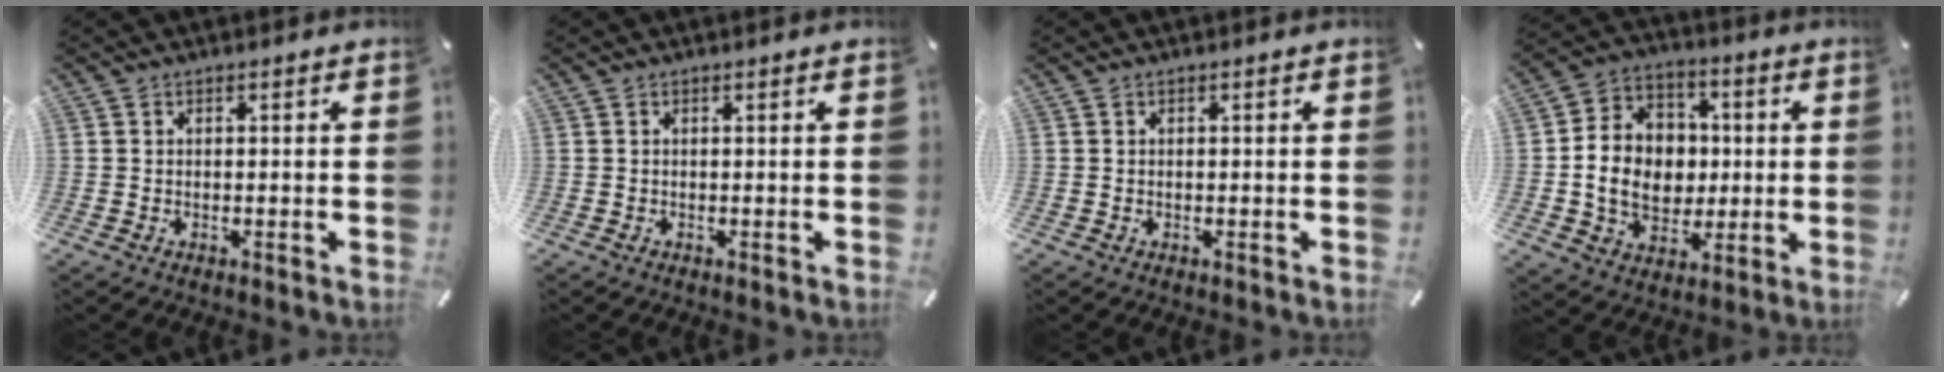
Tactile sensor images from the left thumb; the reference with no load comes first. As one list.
[{"total": 0.0}, {"total": 0.0}, {"total": 13.3, "force": [-0.7, 11.7, 6.3], "torque": [-0.133, 0.017, -0.002]}]